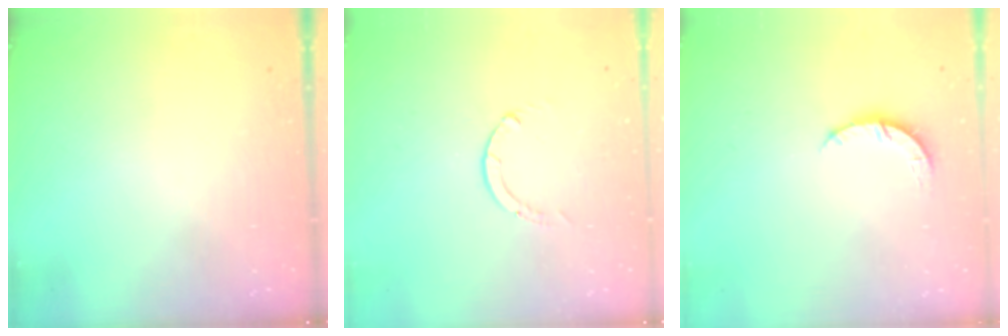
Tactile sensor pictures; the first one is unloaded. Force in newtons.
{"total": 0.0}
{"total": 3.5, "press": 3.5, "slide": 0.4}